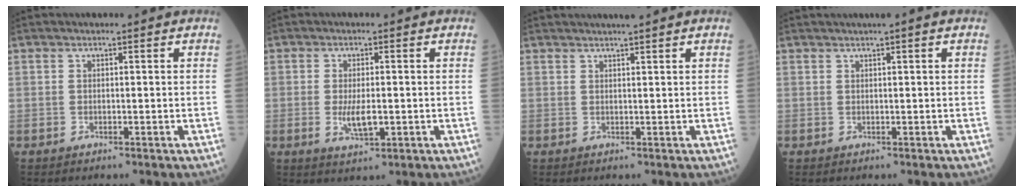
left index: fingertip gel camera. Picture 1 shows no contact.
{"total": 4.3, "force": [-1.0, 1.6, 3.9], "torque": [-0.078, -0.006, -0.012]}
{"total": 3.0, "force": [2.5, -0.2, 1.6], "torque": [-0.016, 0.018, 0.039]}
{"total": 1.5, "force": [0.9, -0.1, 1.2], "torque": [-0.019, 0.010, 0.015]}